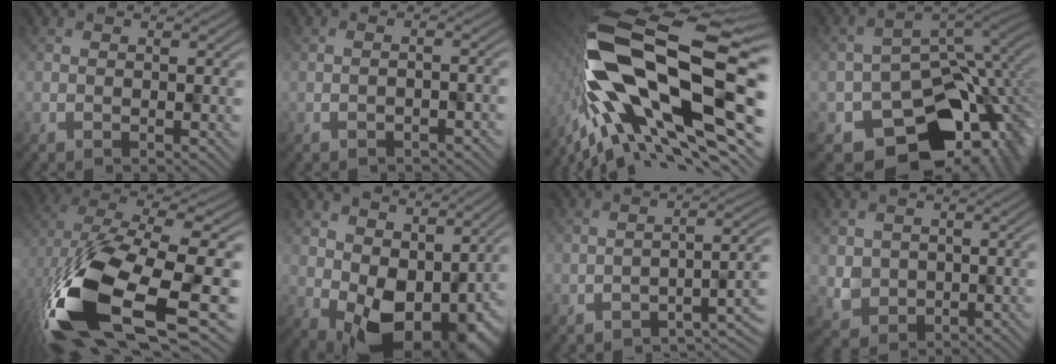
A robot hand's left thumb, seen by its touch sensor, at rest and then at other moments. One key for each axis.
{"total": 1.1, "fx": -1.0, "fy": 0.0, "fz": -0.4, "tx": 0.009, "ty": 0.005, "tz": -0.017}
{"total": 18.5, "fx": -2.5, "fy": 9.0, "fz": 15.9, "tx": -0.318, "ty": -0.012, "tz": -0.058}
{"total": 12.7, "fx": -5.5, "fy": 9.5, "fz": 6.3, "tx": -0.072, "ty": -0.053, "tz": -0.066}
{"total": 15.9, "fx": -4.5, "fy": 8.6, "fz": 12.6, "tx": -0.291, "ty": -0.050, "tz": -0.058}
{"total": 9.6, "fx": 1.2, "fy": 7.2, "fz": 6.3, "tx": -0.108, "ty": -0.044, "tz": 0.041}
{"total": 3.3, "fx": -2.4, "fy": 1.4, "fz": 1.7, "tx": -0.011, "ty": -0.002, "tz": -0.039}
{"total": 3.5, "fx": 0.4, "fy": 3.4, "fz": -0.2, "tx": -0.007, "ty": -0.024, "tz": 0.011}